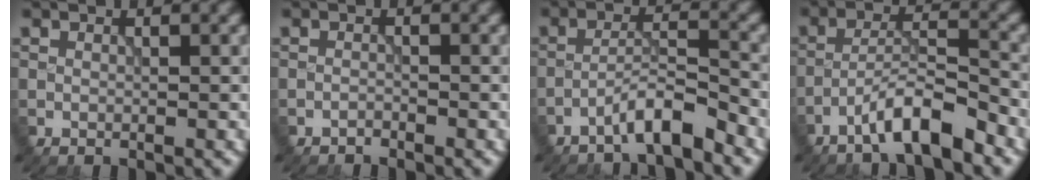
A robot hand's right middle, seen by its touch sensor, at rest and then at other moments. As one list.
[{"total": 0.6, "force": [-0.6, 0.1, 0.0], "torque": [0.002, 0.001, -0.014]}, {"total": 3.8, "force": [-3.0, 0.3, 2.3], "torque": [-0.036, 0.014, -0.061]}, {"total": 5.1, "force": [-3.6, 0.7, 3.6], "torque": [-0.059, 0.015, -0.070]}]